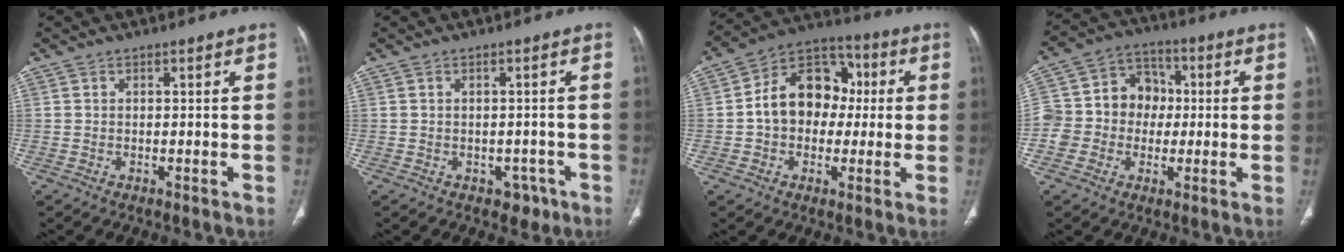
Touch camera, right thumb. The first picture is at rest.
{"total": 3.1, "force": [-1.4, 2.3, 1.4], "torque": [0.001, 0.009, -0.012]}
{"total": 14.5, "force": [0.5, 11.2, 9.2], "torque": [-0.111, 0.036, -0.002]}
{"total": 13.0, "force": [-0.7, 11.6, 6.0], "torque": [-0.079, 0.040, -0.017]}